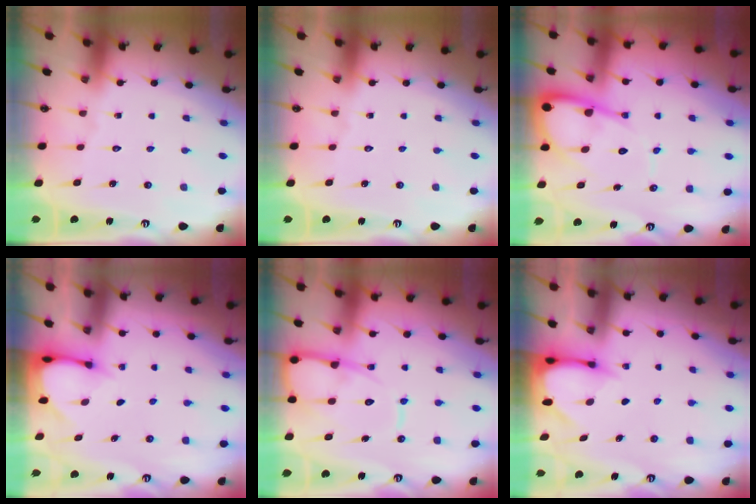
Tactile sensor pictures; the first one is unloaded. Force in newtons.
{"total": 0.0}
{"total": 11.9, "press": 11.9, "slide": 1.3}
{"total": 3.1, "press": 3.1, "slide": 0.2}
{"total": 11.4, "press": 11.3, "slide": 1.1}
{"total": 3.5, "press": 3.5, "slide": 0.3}